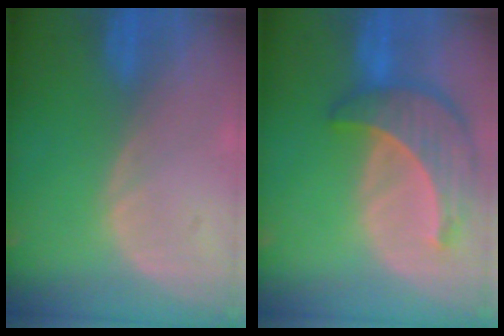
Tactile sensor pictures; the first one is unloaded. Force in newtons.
{"total": 8.7, "press": 7.9, "slide": 3.7}